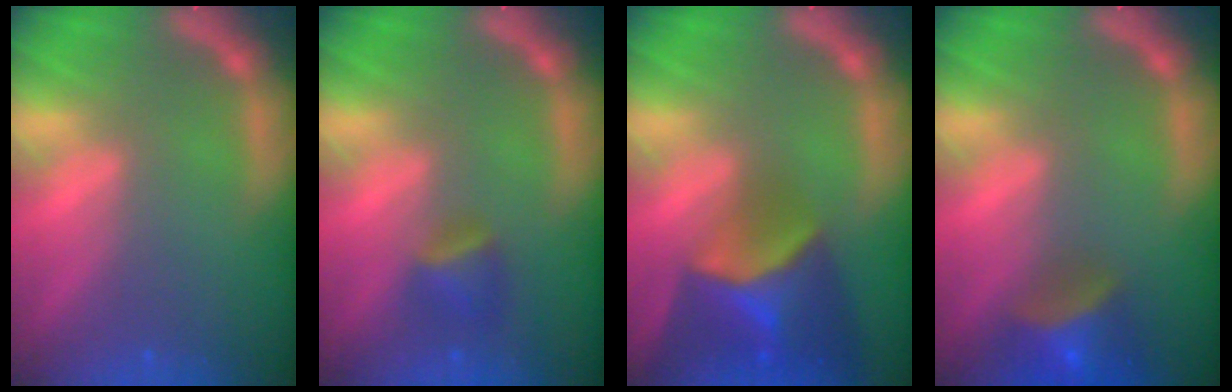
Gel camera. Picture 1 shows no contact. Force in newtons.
{"total": 2.4}
{"total": 8.9}
{"total": 5.5}